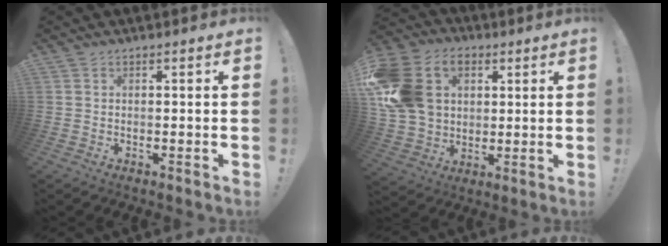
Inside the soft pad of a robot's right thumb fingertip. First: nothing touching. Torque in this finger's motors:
{"motor_torque": [1.33, 1.36, 1.03, -0.18, 0.22]}